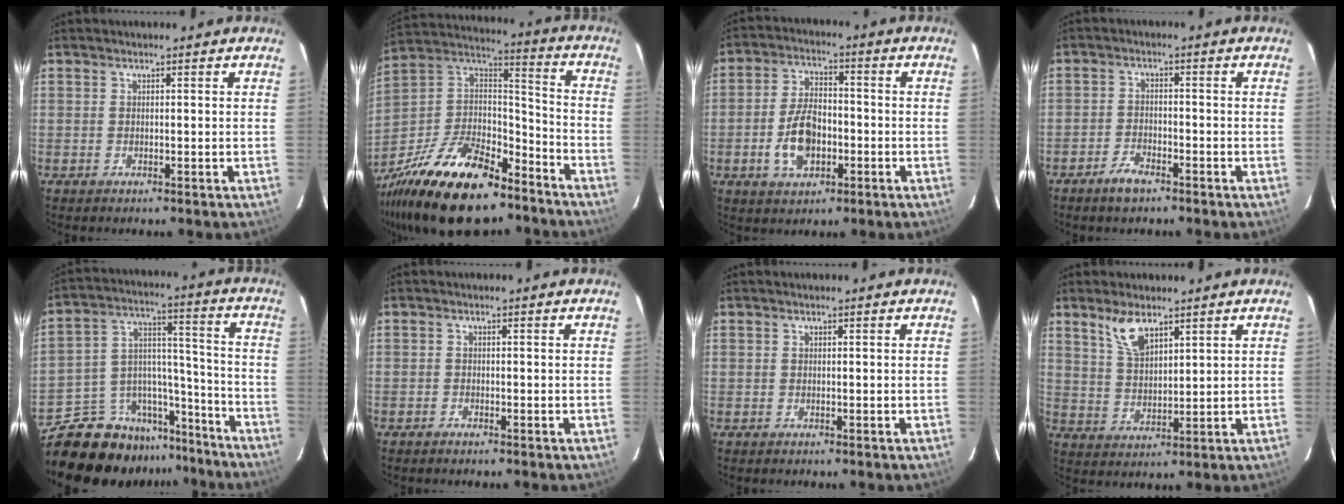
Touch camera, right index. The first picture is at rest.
{"total": 27.9, "force": [-18.8, 12.0, 16.8], "torque": [-0.337, -0.001, -0.307]}
{"total": 9.2, "force": [-2.9, 5.3, 7.0], "torque": [-0.142, 0.010, -0.043]}
{"total": 4.2, "force": [-3.2, 1.7, 2.2], "torque": [-0.057, 0.000, -0.061]}
{"total": 16.6, "force": [-14.2, 8.0, 3.2], "torque": [-0.065, 0.070, -0.214]}
{"total": 0.7, "force": [-0.7, 0.3, 0.0], "torque": [-0.005, 0.003, -0.014]}
{"total": 0.0}
{"total": 6.5, "force": [4.4, 2.6, 4.0], "torque": [-0.074, 0.004, 0.093]}